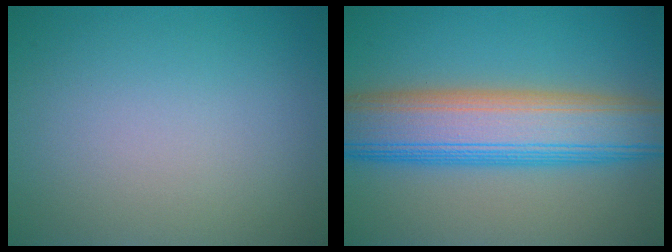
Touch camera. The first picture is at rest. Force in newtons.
{"total": 10.6, "press": 10.6, "slide": 0.2}